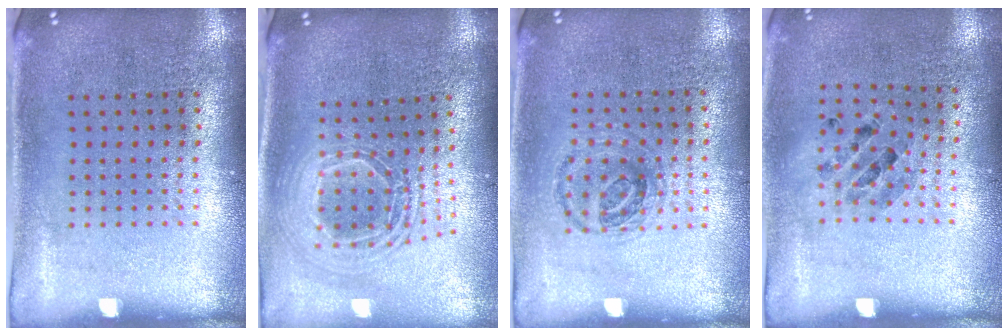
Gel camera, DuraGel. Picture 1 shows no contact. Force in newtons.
{"total": 2.1, "press": 1.7, "slide": 1.3}
{"total": 0.9, "press": 0.9, "slide": 0.2}
{"total": 0.8, "press": 0.8, "slide": 0.1}